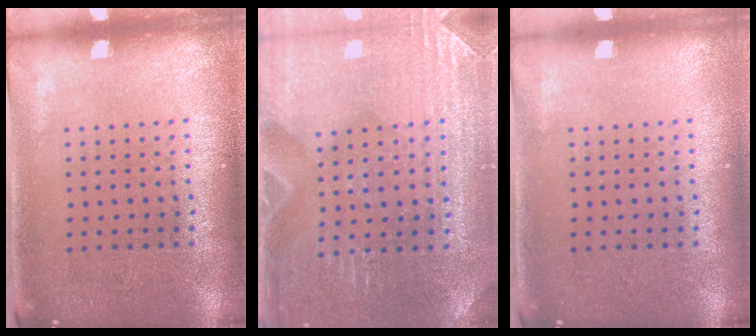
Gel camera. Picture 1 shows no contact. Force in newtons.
{"total": 3.2, "press": 3.1, "slide": 0.4}
{"total": 0.0}